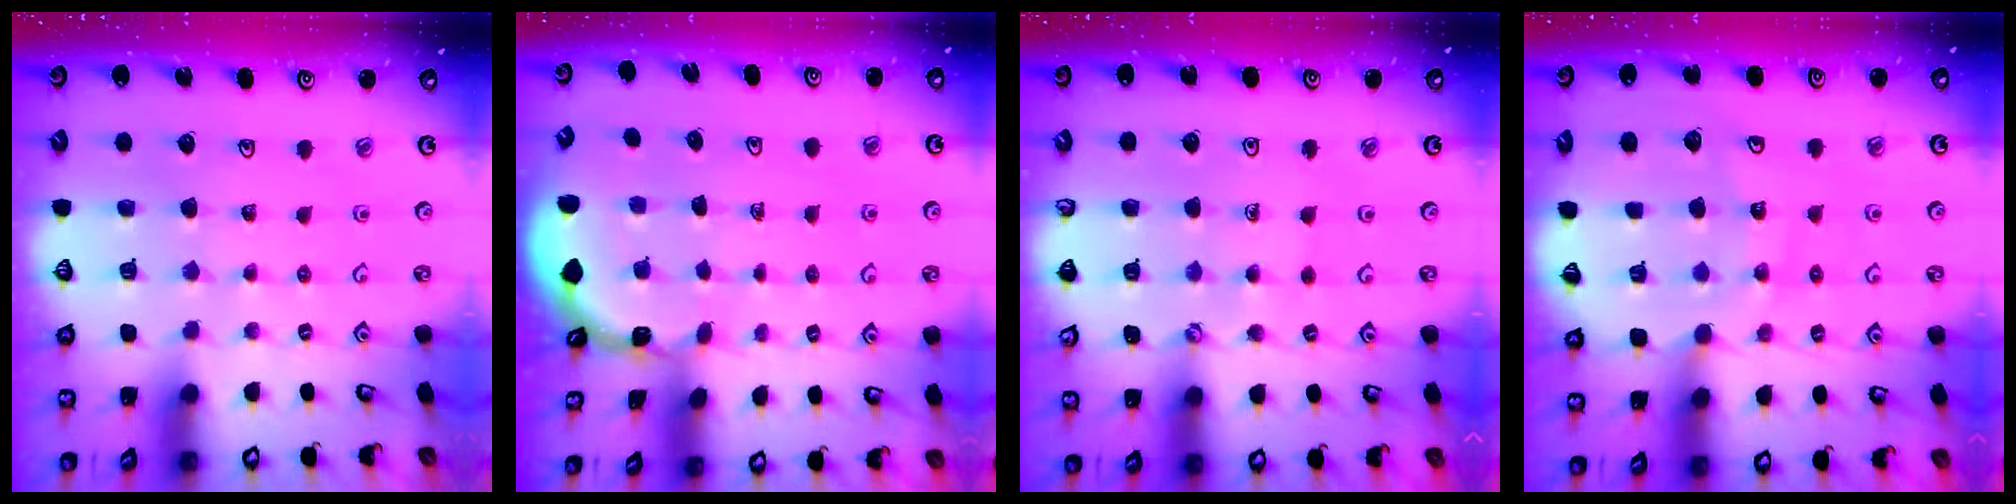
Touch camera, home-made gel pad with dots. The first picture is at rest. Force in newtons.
{"total": 1.1, "press": 1.1, "slide": 0.2}
{"total": 1.1, "press": 1.1, "slide": 0.1}
{"total": 10.1, "press": 10.1, "slide": 0.6}